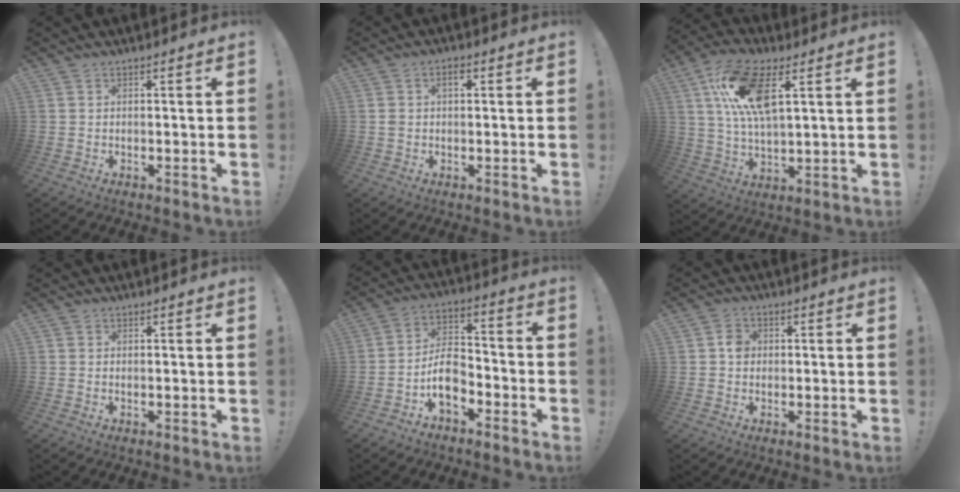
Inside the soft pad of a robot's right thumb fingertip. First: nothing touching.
{"total": 2.6, "force": [0.6, 1.6, 2.0], "torque": [-0.031, 0.006, 0.007]}
{"total": 16.7, "force": [6.3, 7.2, 13.7], "torque": [-0.267, -0.007, 0.110]}
{"total": 0.0}
{"total": 10.1, "force": [-5.2, 6.5, 5.8], "torque": [-0.100, 0.035, -0.086]}
{"total": 3.5, "force": [-0.1, 2.9, 1.8], "torque": [-0.017, 0.004, -0.006]}